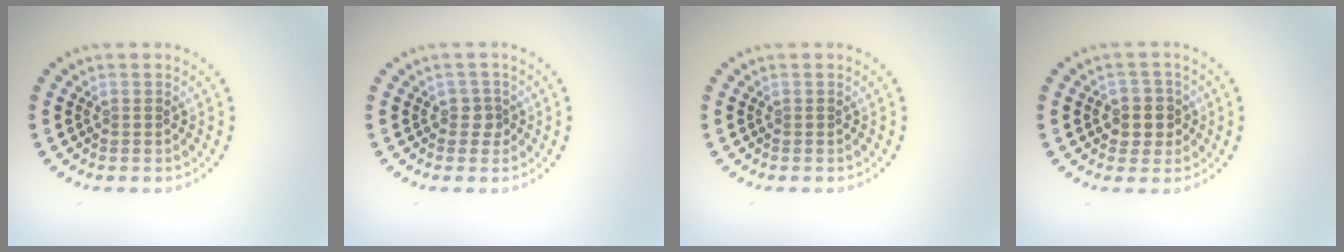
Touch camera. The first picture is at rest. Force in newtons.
{"total": 1.4, "press": 1.2, "slide": 0.8}
{"total": 0.0}
{"total": 2.6, "press": 2.5, "slide": 0.8}